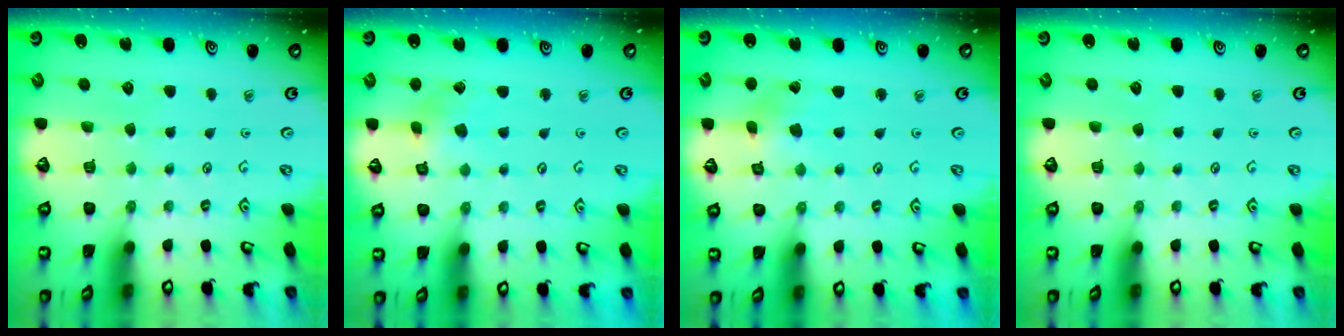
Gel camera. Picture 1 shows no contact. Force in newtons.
{"total": 3.4, "press": 3.4, "slide": 0.4}
{"total": 2.1, "press": 2.1, "slide": 0.3}
{"total": 0.0}